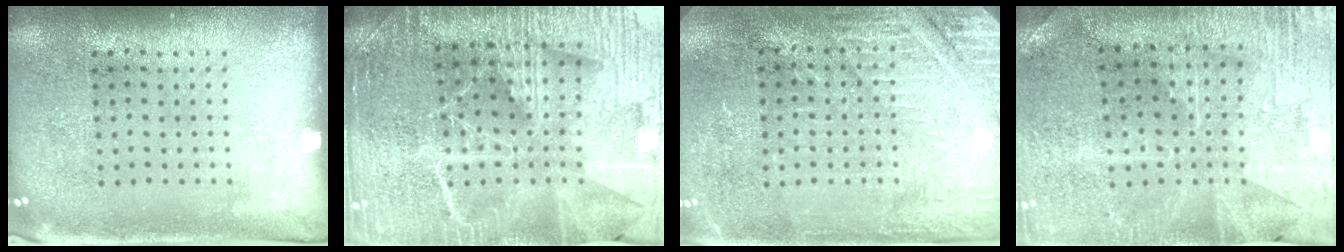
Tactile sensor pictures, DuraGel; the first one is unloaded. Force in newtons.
{"total": 4.6, "press": 4.4, "slide": 1.5}
{"total": 2.9, "press": 2.9, "slide": 0.3}
{"total": 1.0, "press": 1.0, "slide": 0.3}